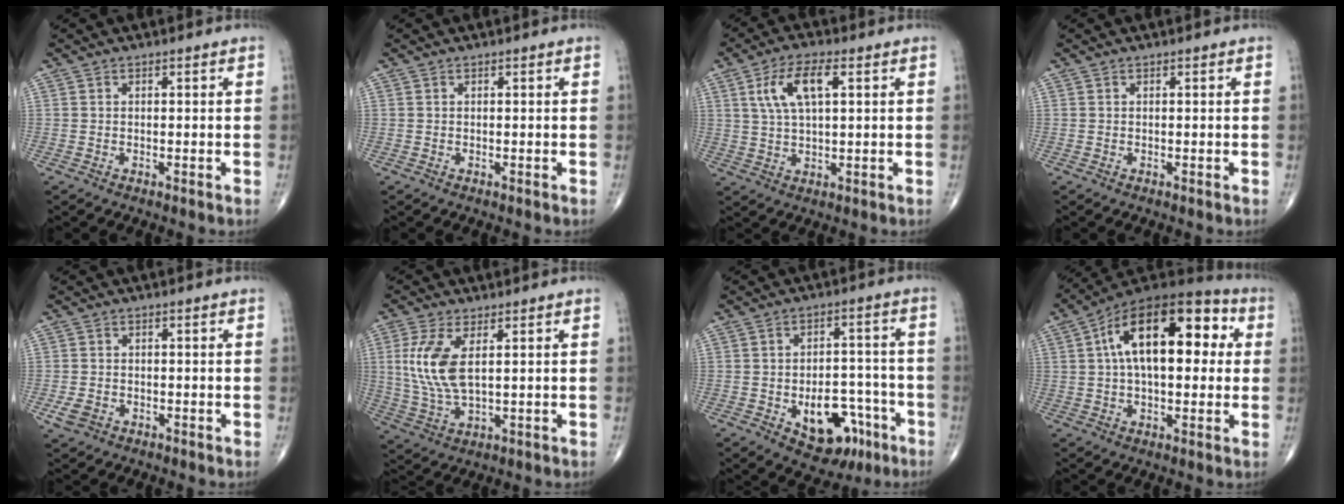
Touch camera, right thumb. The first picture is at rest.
{"total": 0.0}
{"total": 8.8, "force": [2.9, 3.5, 7.5], "torque": [-0.148, 0.004, 0.056]}
{"total": 0.0}
{"total": 3.1, "force": [-1.3, 2.3, 1.7], "torque": [-0.034, 0.002, -0.019]}
{"total": 10.0, "force": [2.2, 4.4, 8.8], "torque": [-0.203, -0.008, 0.051]}
{"total": 12.9, "force": [-5.5, 8.0, 8.5], "torque": [-0.079, 0.042, -0.066]}
{"total": 20.8, "force": [4.3, 10.6, 17.4], "torque": [-0.254, 0.032, 0.055]}